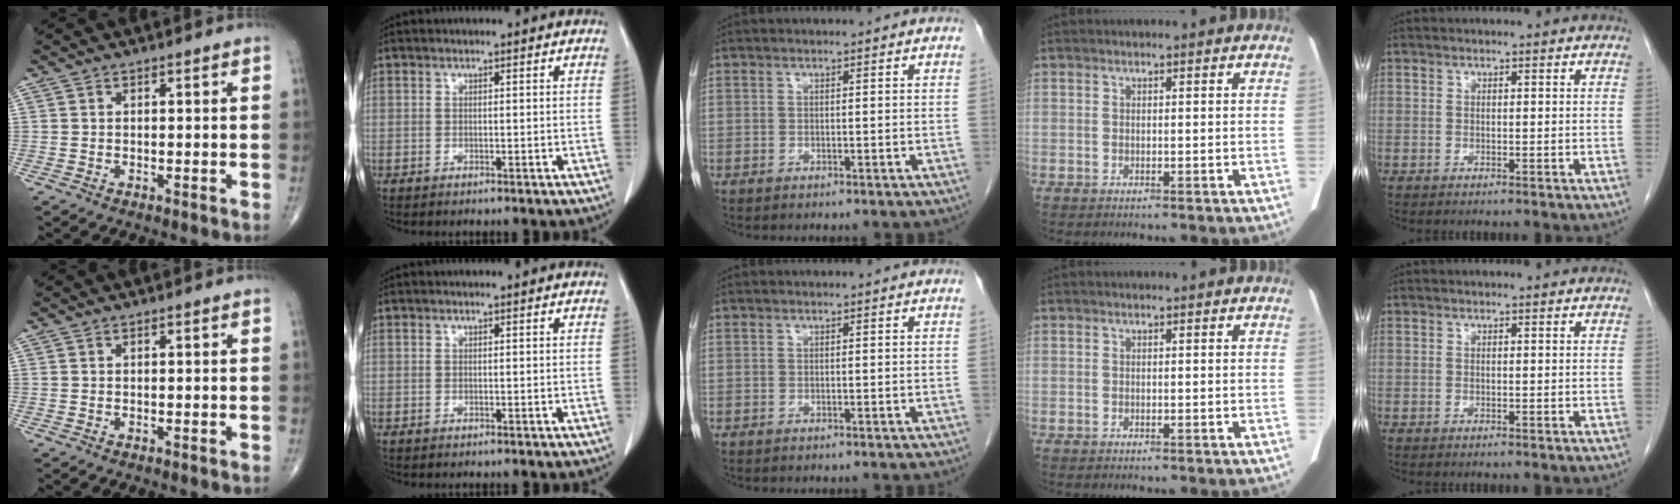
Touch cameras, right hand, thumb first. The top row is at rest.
{}